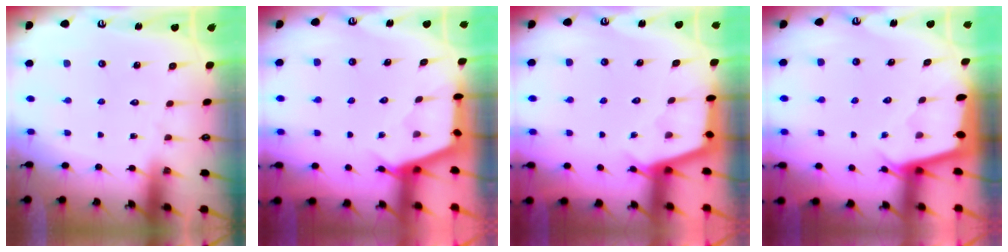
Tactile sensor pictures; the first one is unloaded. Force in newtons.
{"total": 3.0, "press": 3.0, "slide": 0.4}
{"total": 2.8, "press": 2.8, "slide": 0.4}
{"total": 2.1, "press": 2.1, "slide": 0.2}